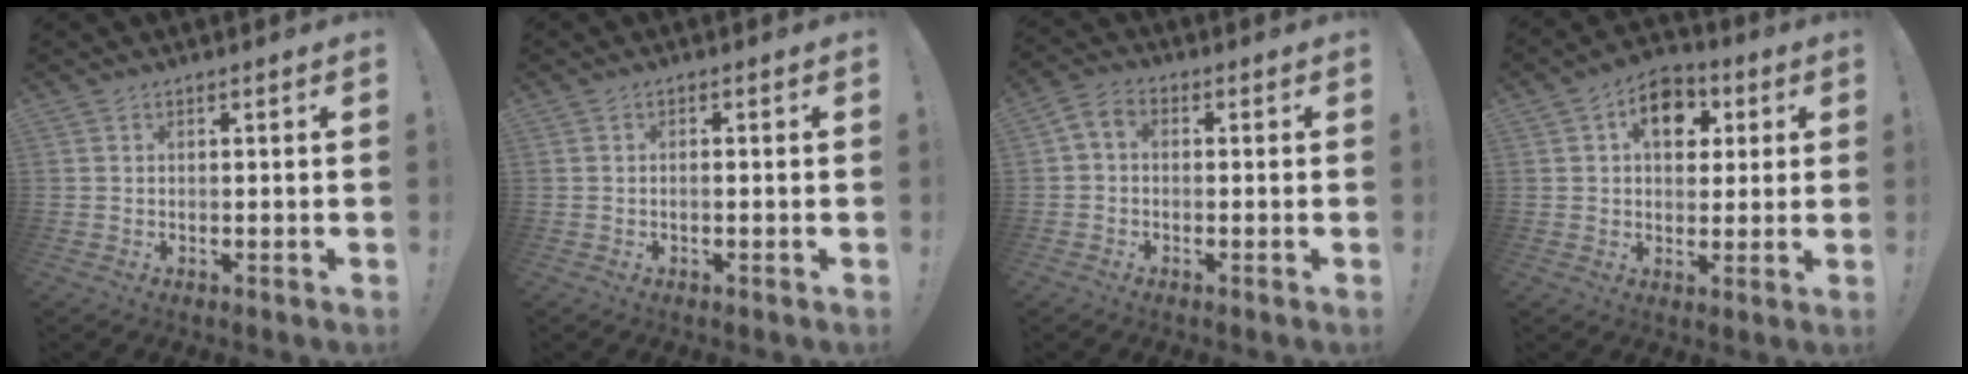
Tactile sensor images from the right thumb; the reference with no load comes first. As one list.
[{"total": 1.2, "force": [-0.7, -0.2, 1.0], "torque": [-0.022, 0.002, -0.011]}, {"total": 3.2, "force": [-0.4, 2.2, 2.3], "torque": [-0.048, 0.003, -0.006]}, {"total": 10.8, "force": [3.5, 7.9, 6.5], "torque": [-0.078, -0.006, 0.060]}]